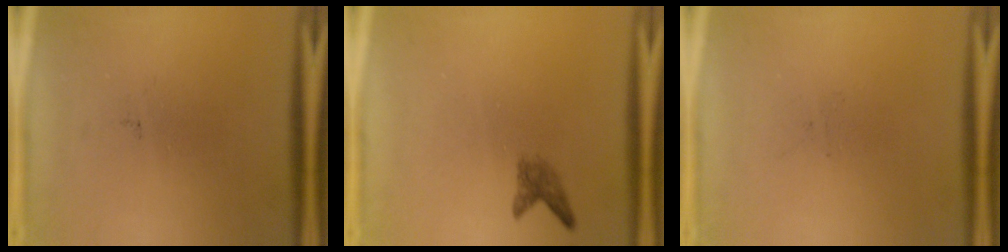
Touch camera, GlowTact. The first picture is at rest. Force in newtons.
{"total": 1.8}
{"total": 0.0}